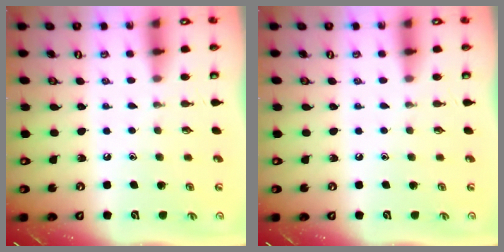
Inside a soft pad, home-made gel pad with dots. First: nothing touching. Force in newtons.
{"total": 0.0}